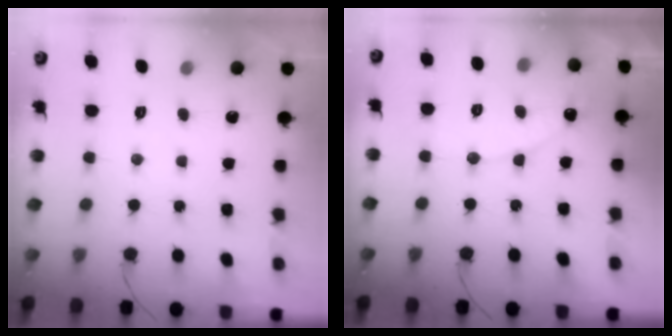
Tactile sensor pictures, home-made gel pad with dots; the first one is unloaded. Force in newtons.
{"total": 7.8, "press": 7.8, "slide": 0.3}